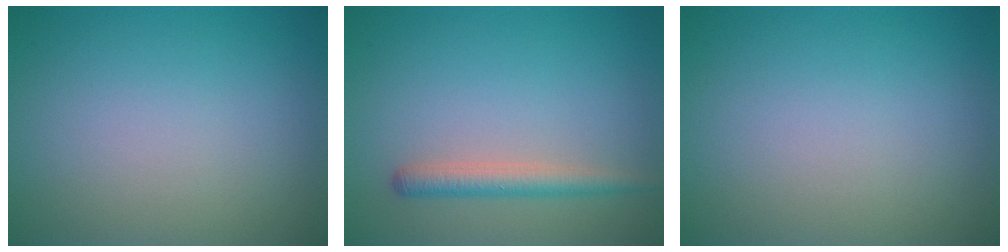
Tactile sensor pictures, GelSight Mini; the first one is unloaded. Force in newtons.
{"total": 2.3, "press": 2.3, "slide": 0.2}
{"total": 0.0}